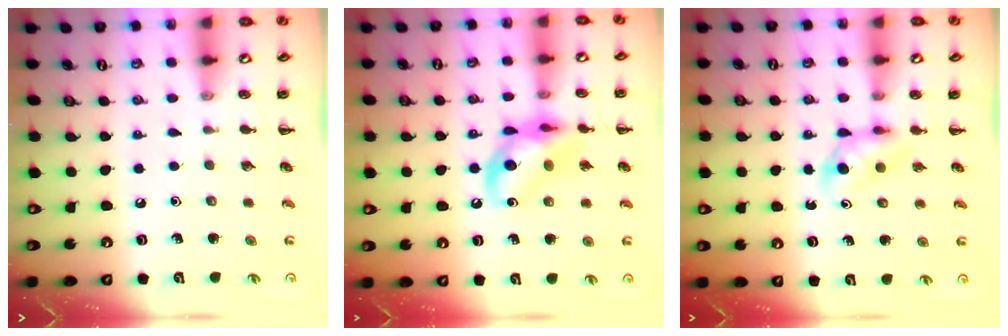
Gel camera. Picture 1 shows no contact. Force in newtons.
{"total": 13.0, "press": 12.7, "slide": 2.8}
{"total": 3.5, "press": 3.2, "slide": 1.5}